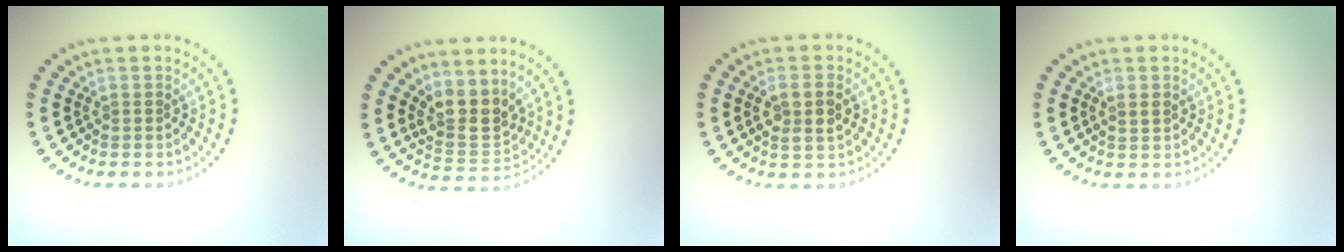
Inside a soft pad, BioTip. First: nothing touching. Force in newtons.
{"total": 3.6, "press": 3.1, "slide": 1.9}
{"total": 2.7, "press": 2.6, "slide": 0.7}
{"total": 0.7, "press": 0.6, "slide": 0.2}